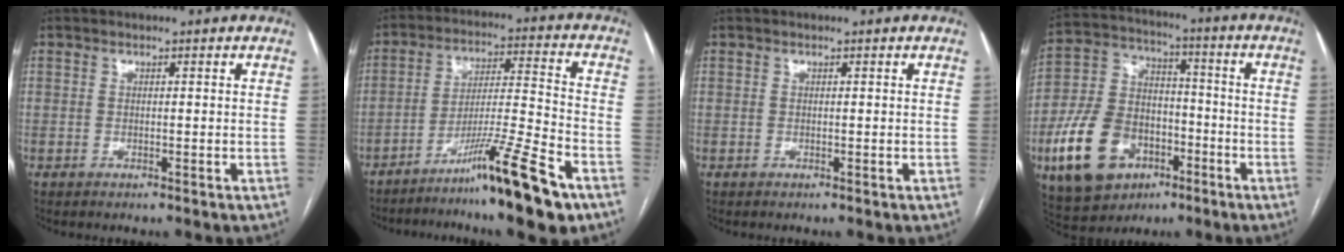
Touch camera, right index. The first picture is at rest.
{"total": 14.4, "force": [-9.4, -0.7, 10.9], "torque": [-0.183, -0.011, -0.158]}
{"total": 0.0}
{"total": 16.5, "force": [-6.9, 11.3, 9.9], "torque": [-0.221, 0.020, -0.113]}